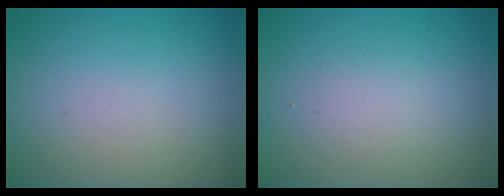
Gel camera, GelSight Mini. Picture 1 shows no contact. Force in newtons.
{"total": 1.4, "press": 1.4, "slide": 0.0}